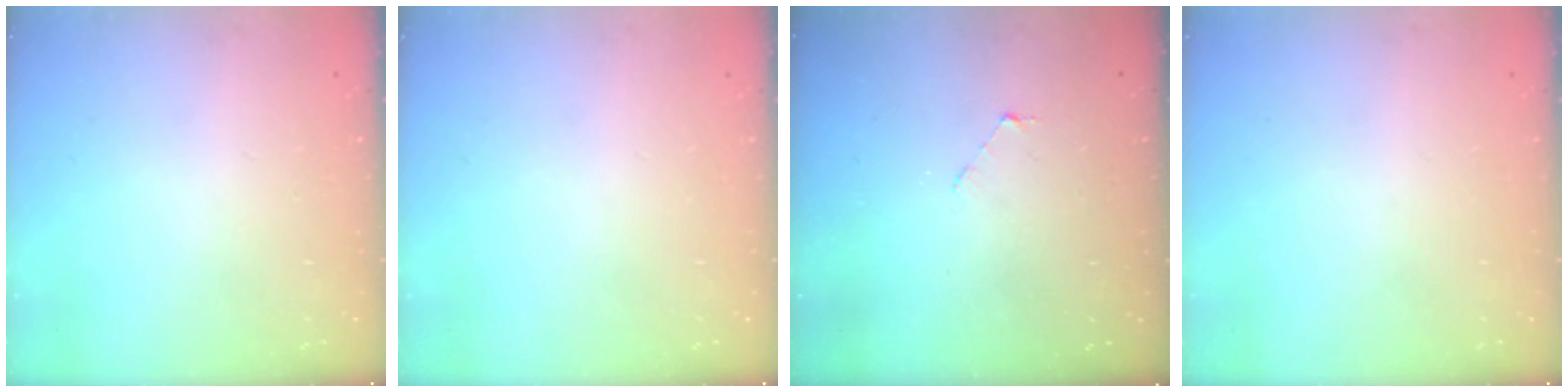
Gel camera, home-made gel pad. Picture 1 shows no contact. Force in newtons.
{"total": 0.0}
{"total": 1.6, "press": 1.6, "slide": 0.1}
{"total": 0.0}